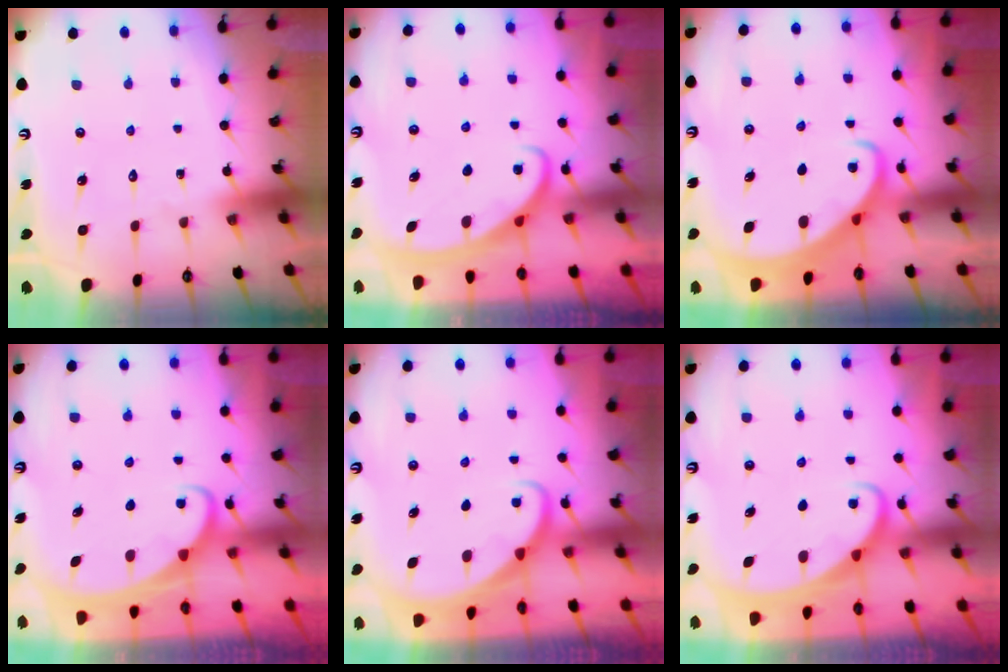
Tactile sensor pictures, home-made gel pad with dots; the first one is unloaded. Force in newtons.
{"total": 2.6, "press": 2.6, "slide": 0.4}
{"total": 2.8, "press": 2.7, "slide": 0.3}
{"total": 1.9, "press": 1.9, "slide": 0.1}
{"total": 1.9, "press": 1.9, "slide": 0.1}
{"total": 2.0, "press": 2.0, "slide": 0.0}